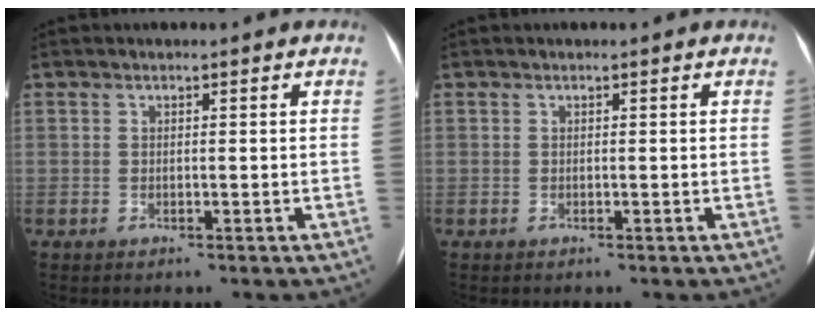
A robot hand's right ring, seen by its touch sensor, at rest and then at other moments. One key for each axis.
{"total": 0.0}